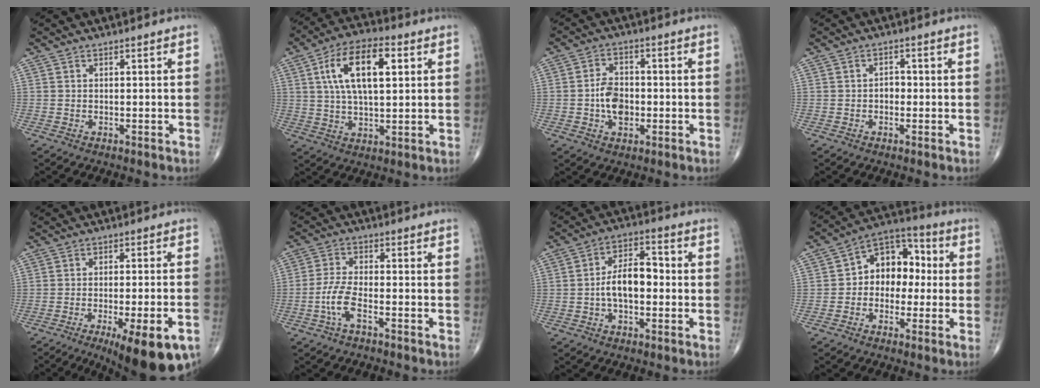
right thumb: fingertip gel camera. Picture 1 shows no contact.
{"total": 14.2, "force": [4.1, 6.4, 12.0], "torque": [-0.209, 0.008, 0.070]}
{"total": 6.5, "force": [-1.1, 4.4, 4.7], "torque": [-0.066, 0.012, -0.022]}
{"total": 1.9, "force": [-0.4, 1.4, 1.2], "torque": [-0.006, 0.006, -0.011]}
{"total": 16.3, "force": [-9.0, 4.0, 12.9], "torque": [-0.142, 0.020, -0.125]}
{"total": 5.4, "force": [-2.5, 1.8, 4.4], "torque": [-0.105, 0.019, -0.051]}
{"total": 9.0, "force": [-0.9, 4.9, 7.5], "torque": [-0.121, 0.031, -0.024]}
{"total": 11.6, "force": [0.2, 8.4, 8.0], "torque": [-0.076, 0.041, -0.014]}